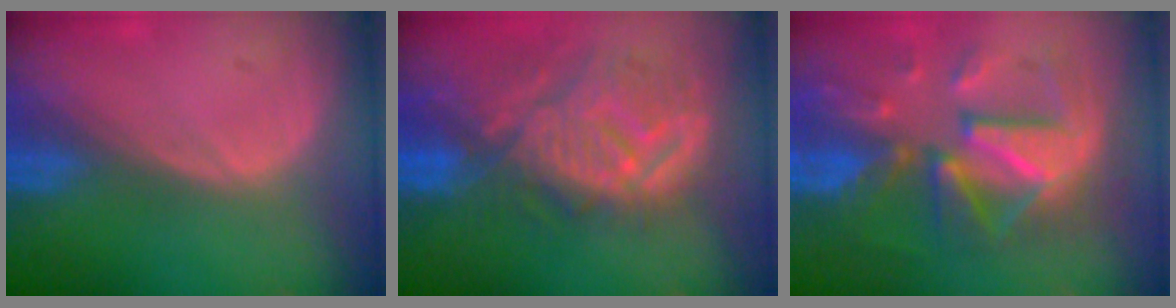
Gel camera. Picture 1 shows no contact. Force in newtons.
{"total": 11.6, "press": 10.7, "slide": 4.6}
{"total": 12.3, "press": 12.3, "slide": 1.2}